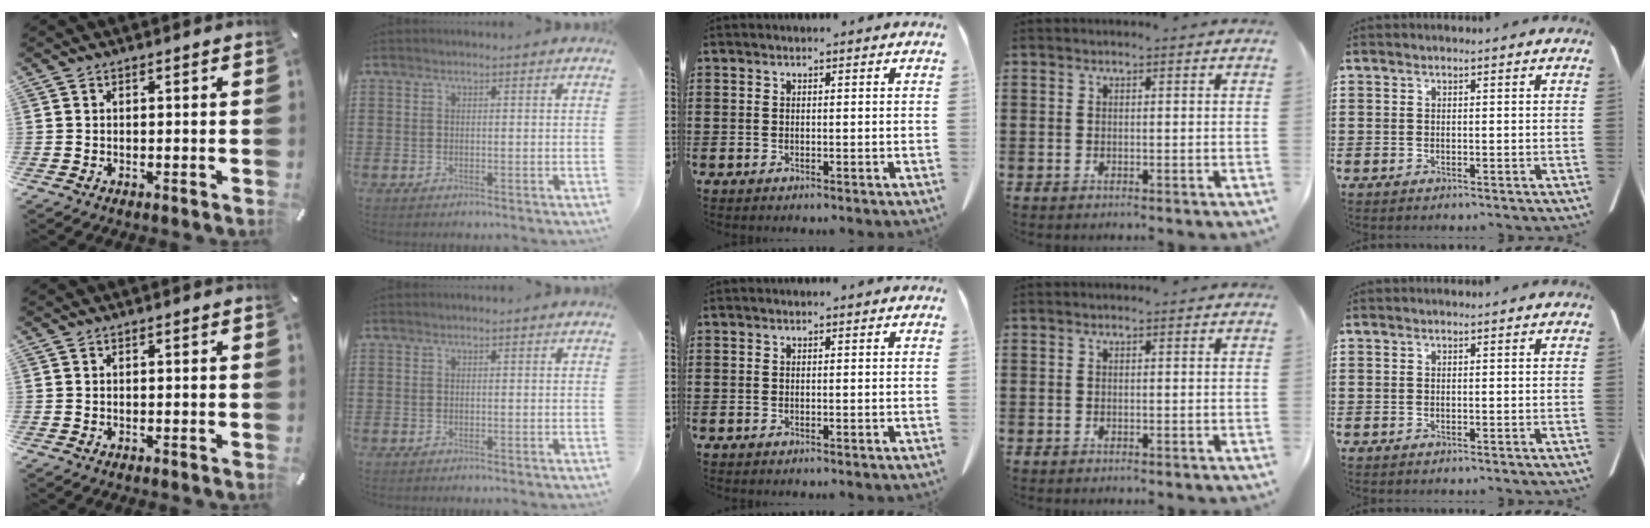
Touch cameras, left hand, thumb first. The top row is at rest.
{}